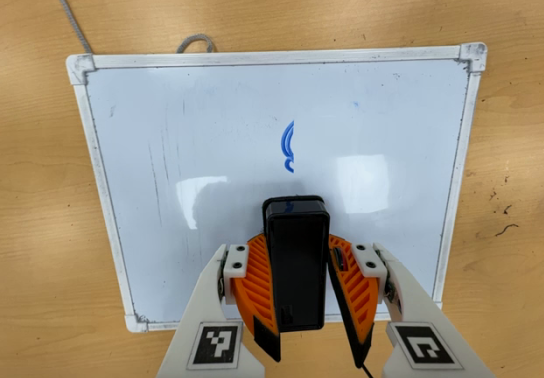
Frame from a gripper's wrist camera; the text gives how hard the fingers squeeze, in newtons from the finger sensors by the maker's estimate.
{"total": 8.0, "left": 8.4, "right": 7.5}